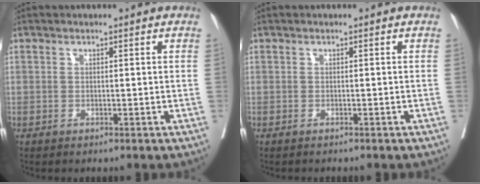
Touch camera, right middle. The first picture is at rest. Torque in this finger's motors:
{"motor_torque": [-0.01, 0.03, -0.06, 0.00]}